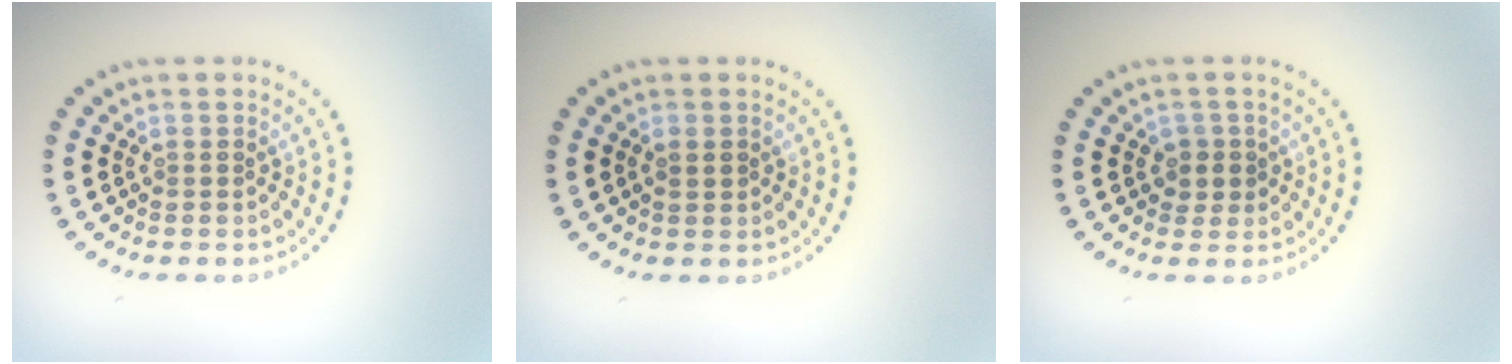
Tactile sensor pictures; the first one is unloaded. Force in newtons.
{"total": 0.5, "press": 0.5, "slide": 0.2}
{"total": 1.7, "press": 1.4, "slide": 1.0}